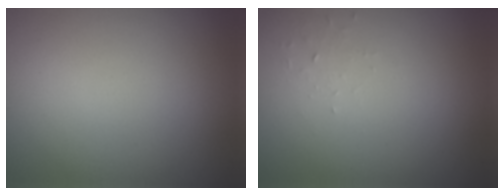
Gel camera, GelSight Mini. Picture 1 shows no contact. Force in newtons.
{"total": 0.6, "press": 0.3, "slide": 0.6}